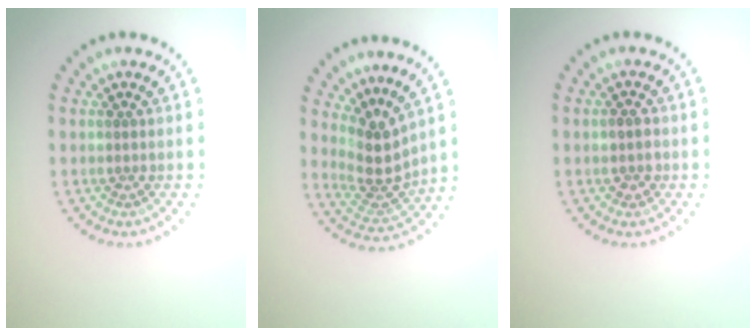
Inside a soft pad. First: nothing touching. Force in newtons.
{"total": 3.5, "press": 2.7, "slide": 2.3}
{"total": 1.5, "press": 1.4, "slide": 0.4}